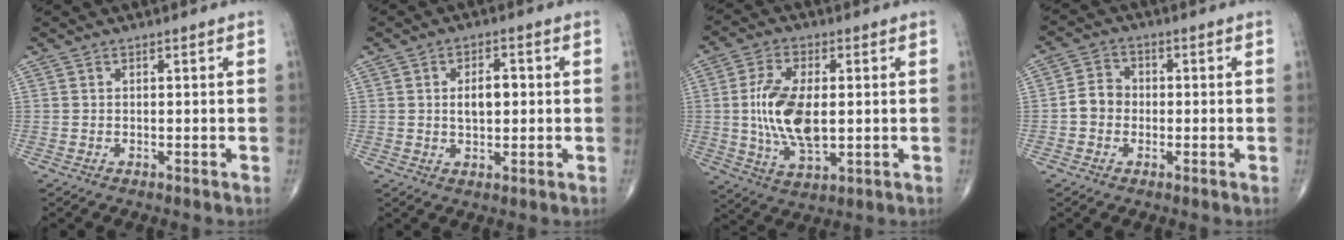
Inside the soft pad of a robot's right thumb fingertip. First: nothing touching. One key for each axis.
{"total": 5.3, "fx": 0.5, "fy": 2.9, "fz": 4.4, "tx": -0.065, "ty": 0.005, "tz": 0.009}
{"total": 13.3, "fx": 0.3, "fy": 6.7, "fz": 11.5, "tx": -0.225, "ty": -0.006, "tz": 0.011}
{"total": 4.5, "fx": -0.8, "fy": 3.9, "fz": 2.1, "tx": -0.026, "ty": 0.018, "tz": -0.024}